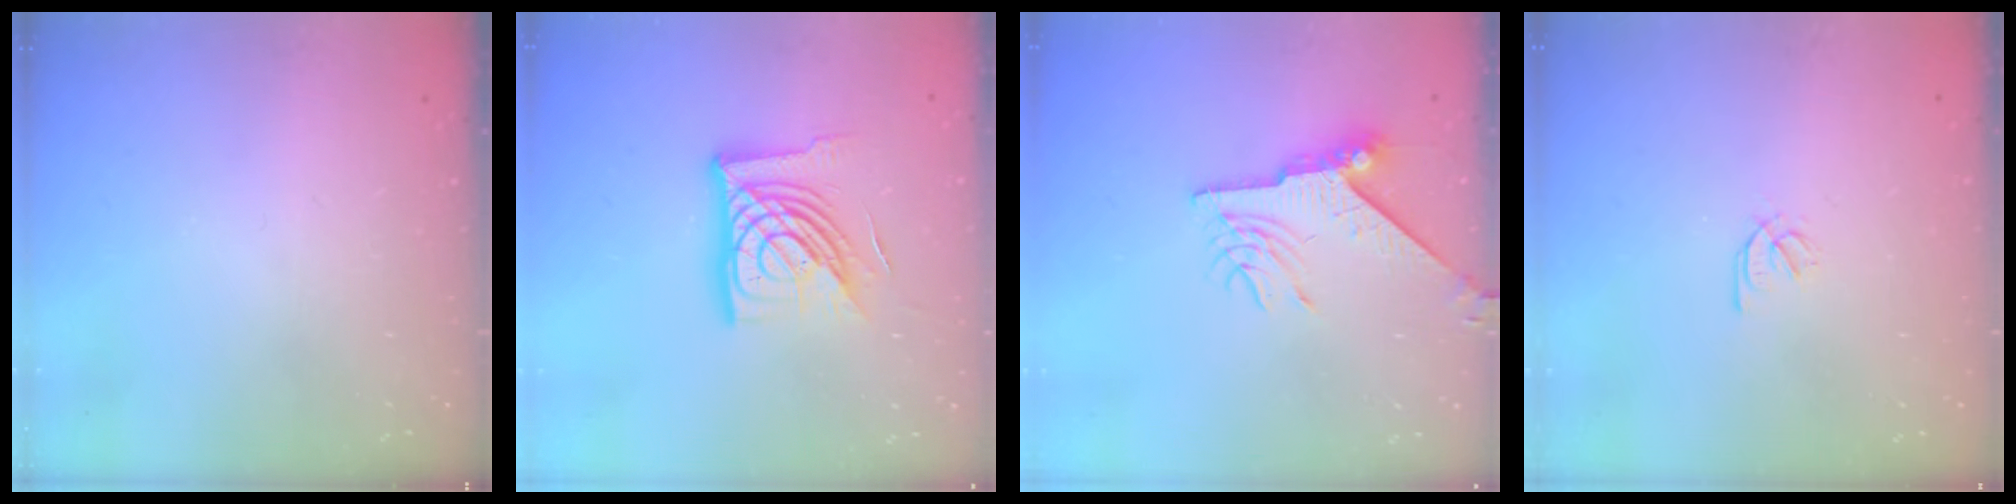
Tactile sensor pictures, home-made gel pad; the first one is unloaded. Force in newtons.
{"total": 16.8, "press": 16.7, "slide": 1.7}
{"total": 8.7, "press": 8.7, "slide": 0.6}
{"total": 2.1, "press": 2.0, "slide": 0.7}